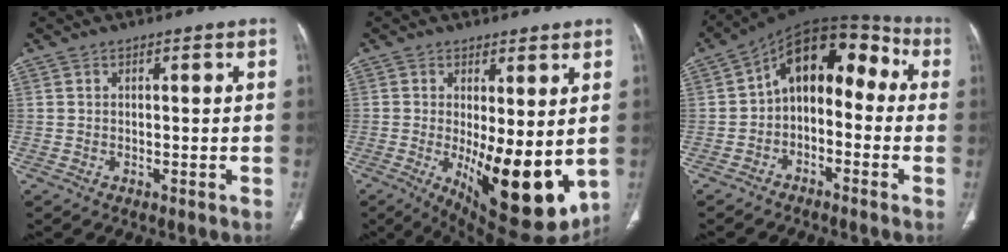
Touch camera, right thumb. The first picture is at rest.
{"total": 15.9, "force": [-1.9, 6.0, 14.6], "torque": [-0.208, -0.037, -0.006]}
{"total": 13.4, "force": [-0.5, 8.7, 10.2], "torque": [-0.109, 0.062, -0.026]}